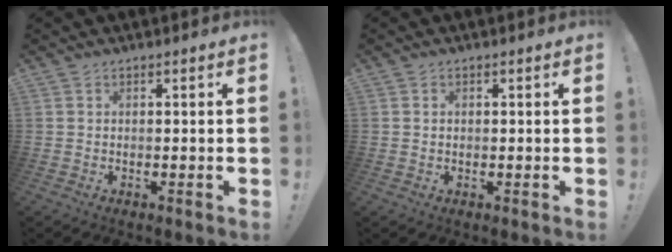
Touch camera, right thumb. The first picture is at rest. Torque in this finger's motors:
{"motor_torque": [0.21, -0.43, -0.22, 0.30, 0.05]}